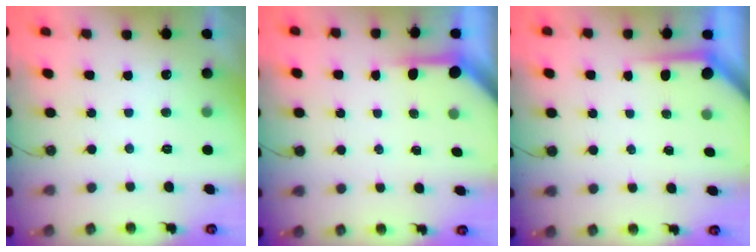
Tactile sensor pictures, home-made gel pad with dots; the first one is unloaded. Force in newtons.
{"total": 3.8, "press": 3.8, "slide": 0.4}
{"total": 3.8, "press": 3.8, "slide": 0.4}